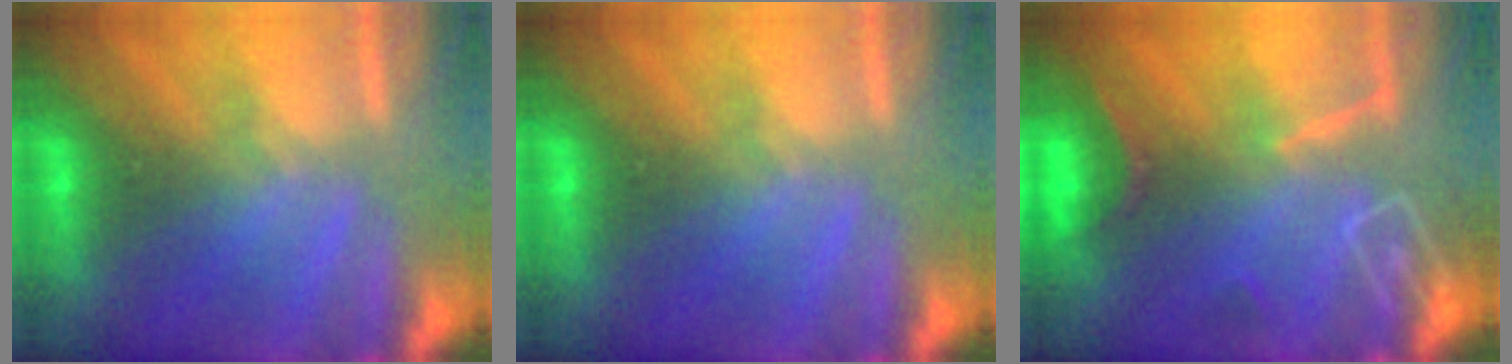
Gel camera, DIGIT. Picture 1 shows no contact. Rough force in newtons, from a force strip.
{"total": 0.0}
{"total": 7.2}